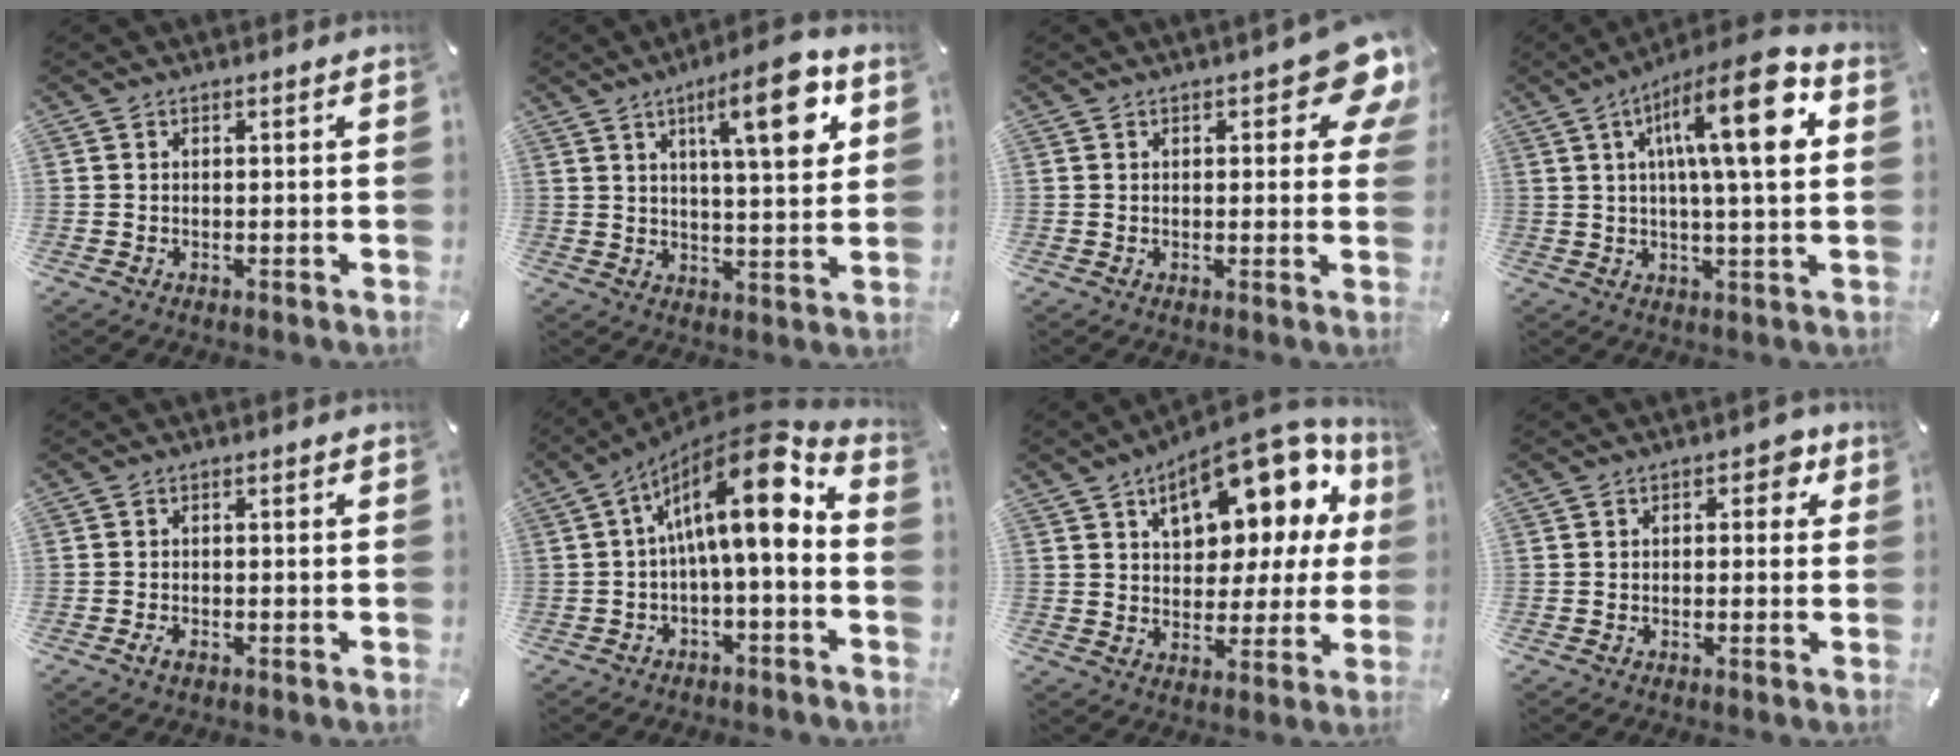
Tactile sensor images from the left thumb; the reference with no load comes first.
{"total": 15.0, "force": [6.5, 4.3, 12.8], "torque": [-0.179, -0.022, 0.095]}
{"total": 8.9, "force": [4.1, 3.7, 7.0], "torque": [-0.083, -0.021, 0.065]}
{"total": 18.1, "force": [5.1, 4.0, 16.9], "torque": [-0.267, -0.011, 0.069]}
{"total": 1.5, "force": [-0.9, 0.7, 1.0], "torque": [-0.026, 0.000, -0.019]}
{"total": 16.8, "force": [3.6, 5.3, 15.6], "torque": [-0.249, -0.021, 0.052]}
{"total": 18.6, "force": [9.8, 9.5, 12.5], "torque": [-0.179, -0.062, 0.166]}
{"total": 3.4, "force": [0.6, 2.3, 2.5], "torque": [-0.029, 0.002, 0.002]}